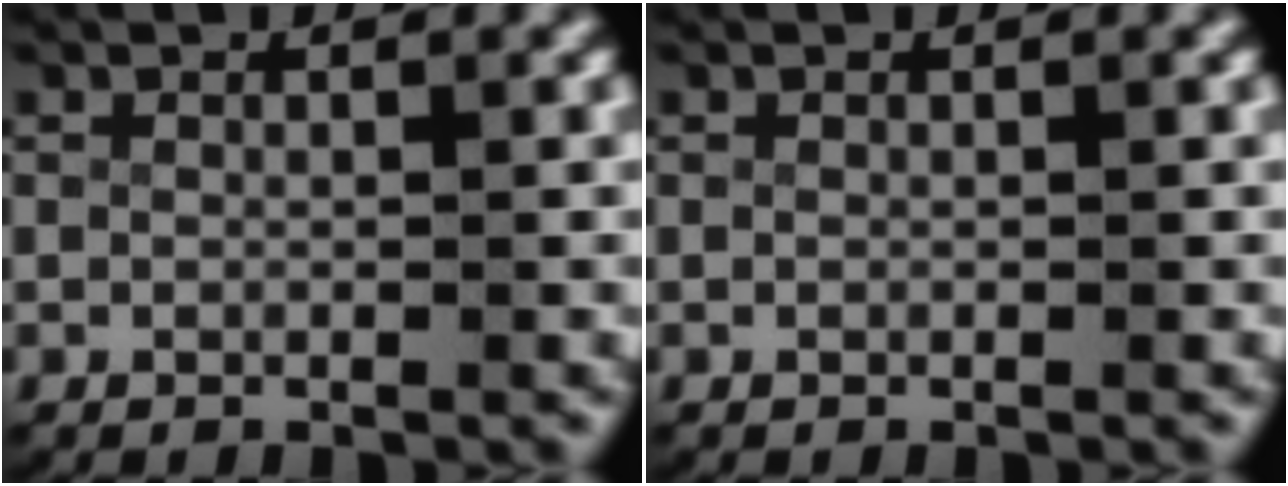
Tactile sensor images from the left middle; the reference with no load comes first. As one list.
[{"total": 0.0}]